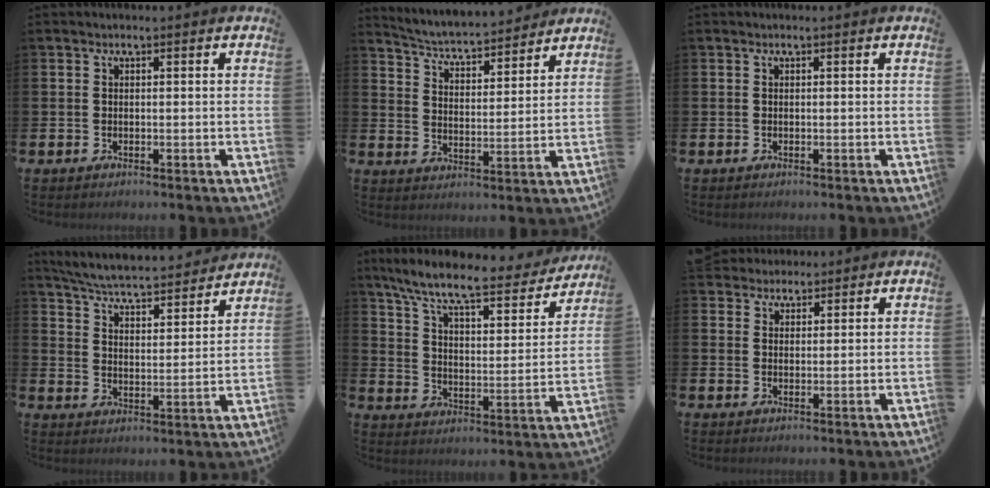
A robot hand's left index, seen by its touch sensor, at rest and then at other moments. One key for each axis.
{"total": 4.8, "fx": 4.8, "fy": 0.6, "fz": 0.7, "tx": -0.039, "ty": -0.042, "tz": 0.078}
{"total": 0.0}
{"total": 5.8, "fx": 5.6, "fy": 0.5, "fz": 1.6, "tx": -0.060, "ty": -0.046, "tz": 0.092}
{"total": 9.5, "fx": 8.1, "fy": 2.0, "fz": 4.5, "tx": -0.113, "ty": -0.055, "tz": 0.132}
{"total": 3.4, "fx": 3.2, "fy": 1.3, "fz": -0.4, "tx": 0.002, "ty": -0.009, "tz": 0.058}